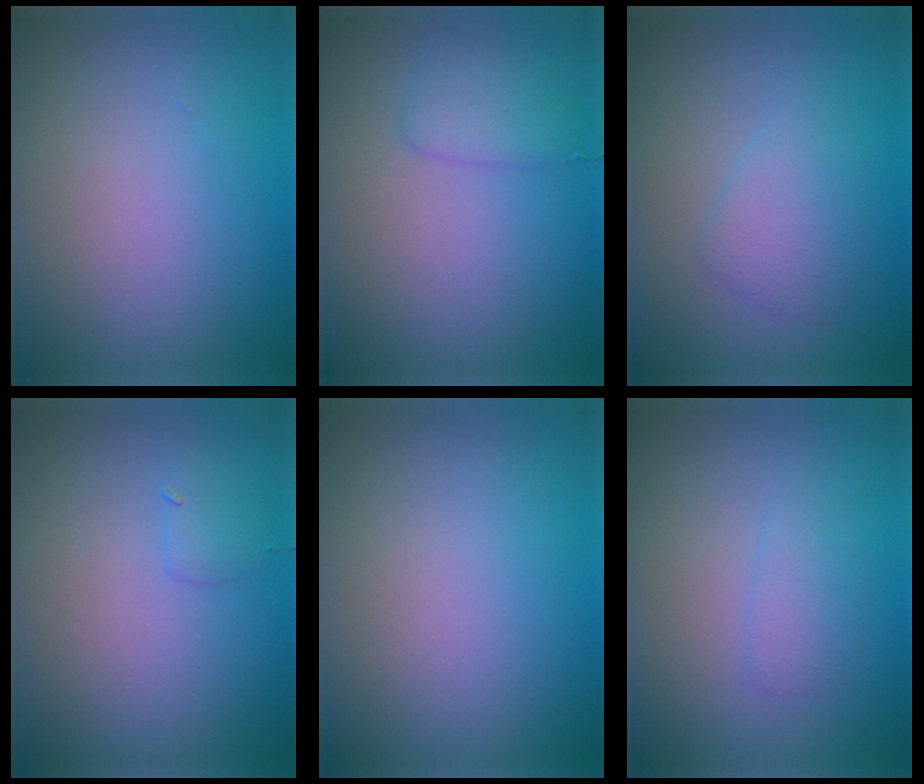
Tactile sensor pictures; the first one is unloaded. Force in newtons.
{"total": 1.7, "press": 1.7, "slide": 0.1}
{"total": 2.2, "press": 2.2, "slide": 0.0}
{"total": 1.0, "press": 1.0, "slide": 0.0}
{"total": 0.0}
{"total": 1.3, "press": 1.3, "slide": 0.0}